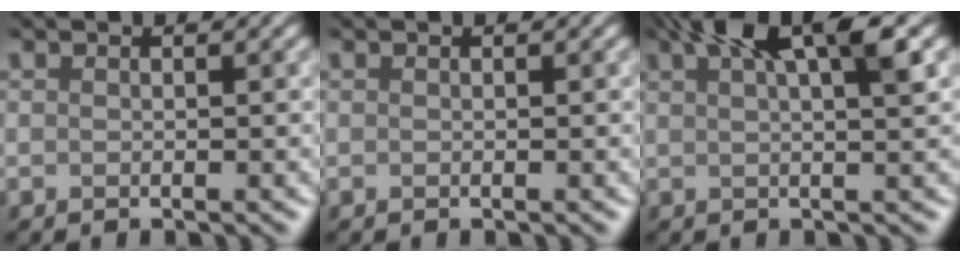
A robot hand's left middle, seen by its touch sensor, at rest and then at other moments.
{"total": 0.0}
{"total": 5.4, "force": [3.1, 0.5, 4.3], "torque": [-0.060, 0.021, 0.051]}